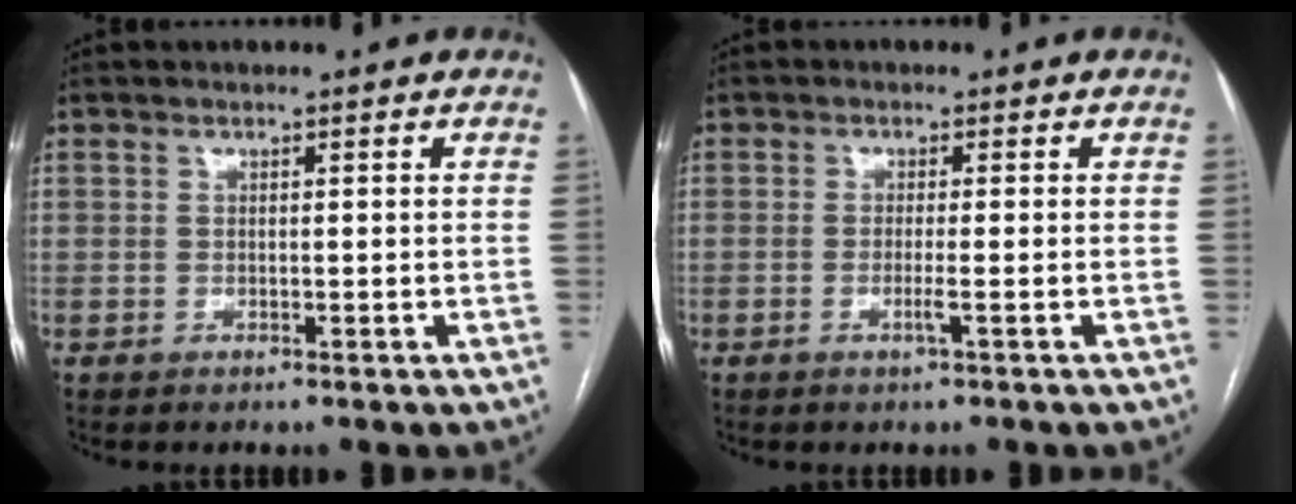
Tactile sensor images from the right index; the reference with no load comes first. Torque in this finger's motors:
{"motor_torque": [-0.25, 0.02, -0.08, 0.00]}